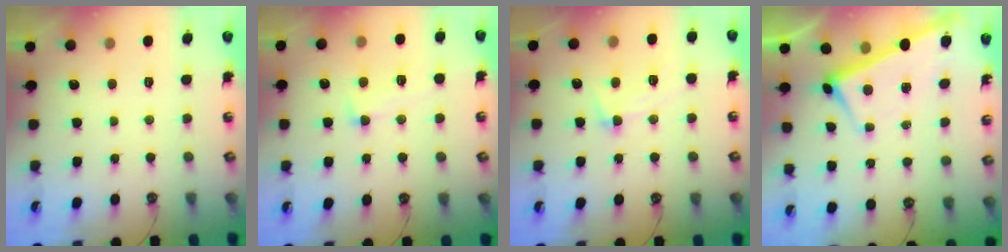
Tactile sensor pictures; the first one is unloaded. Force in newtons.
{"total": 1.7, "press": 1.4, "slide": 1.1}
{"total": 9.1, "press": 9.1, "slide": 1.0}
{"total": 1.0, "press": 0.9, "slide": 0.4}